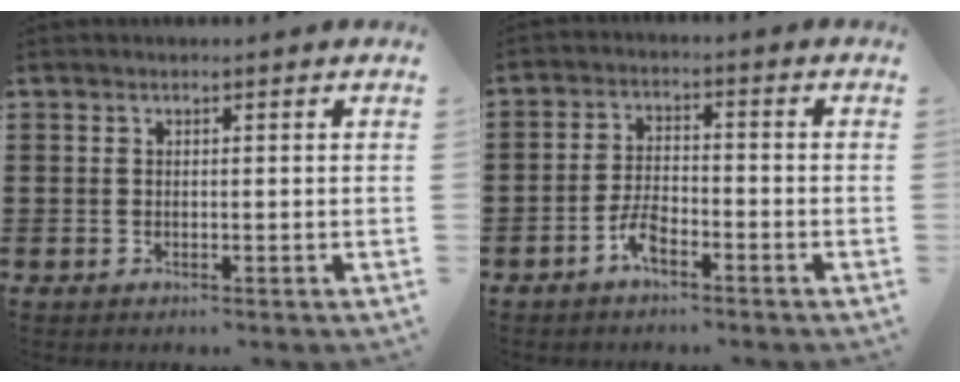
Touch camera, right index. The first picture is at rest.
{"total": 4.2, "force": [-2.8, 1.6, 2.7], "torque": [-0.069, 0.002, -0.058]}